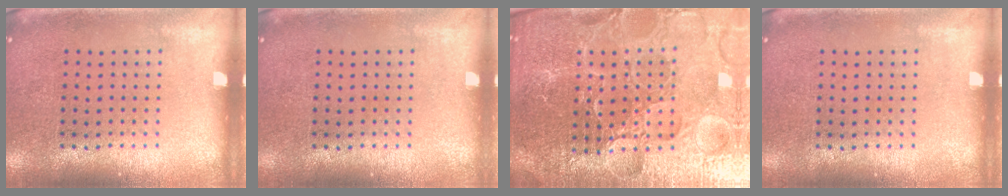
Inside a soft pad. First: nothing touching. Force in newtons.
{"total": 0.0}
{"total": 6.0, "press": 5.4, "slide": 2.6}
{"total": 0.0}